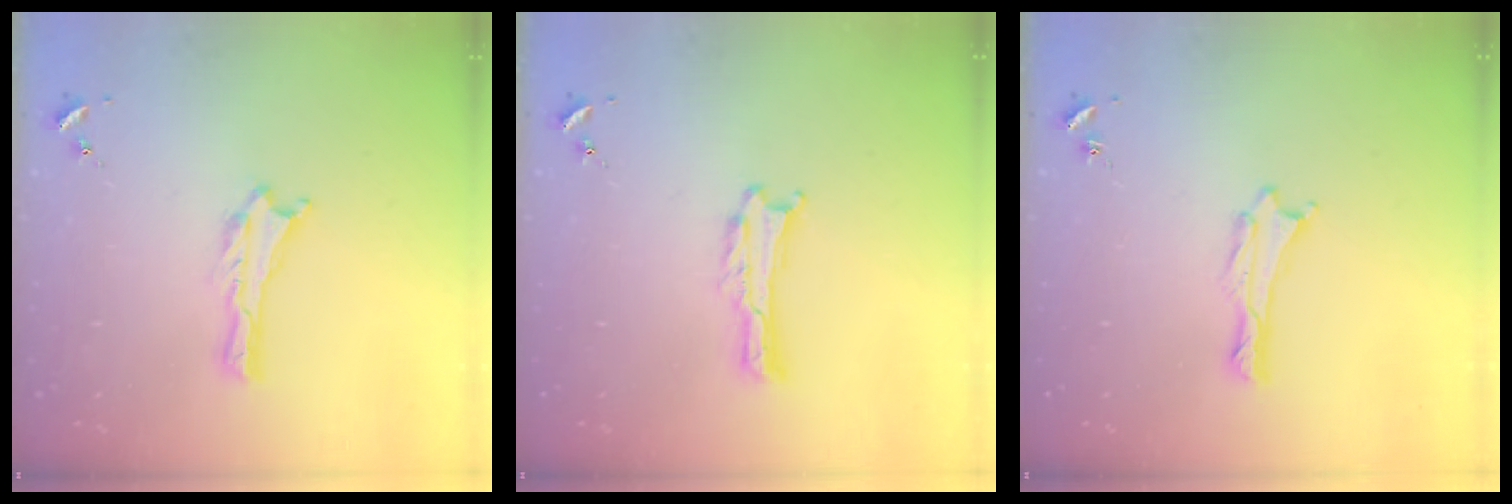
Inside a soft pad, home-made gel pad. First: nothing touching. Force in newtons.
{"total": 0.0}
{"total": 0.0}